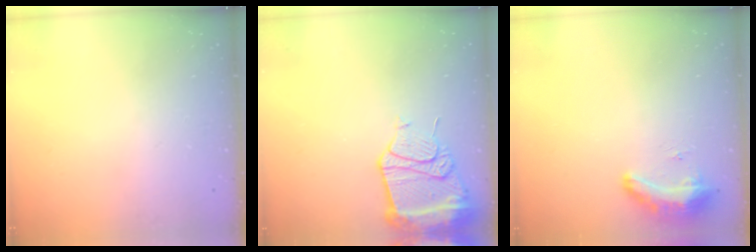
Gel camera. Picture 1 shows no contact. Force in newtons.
{"total": 14.5, "press": 14.4, "slide": 1.7}
{"total": 16.1, "press": 10.6, "slide": 12.1}